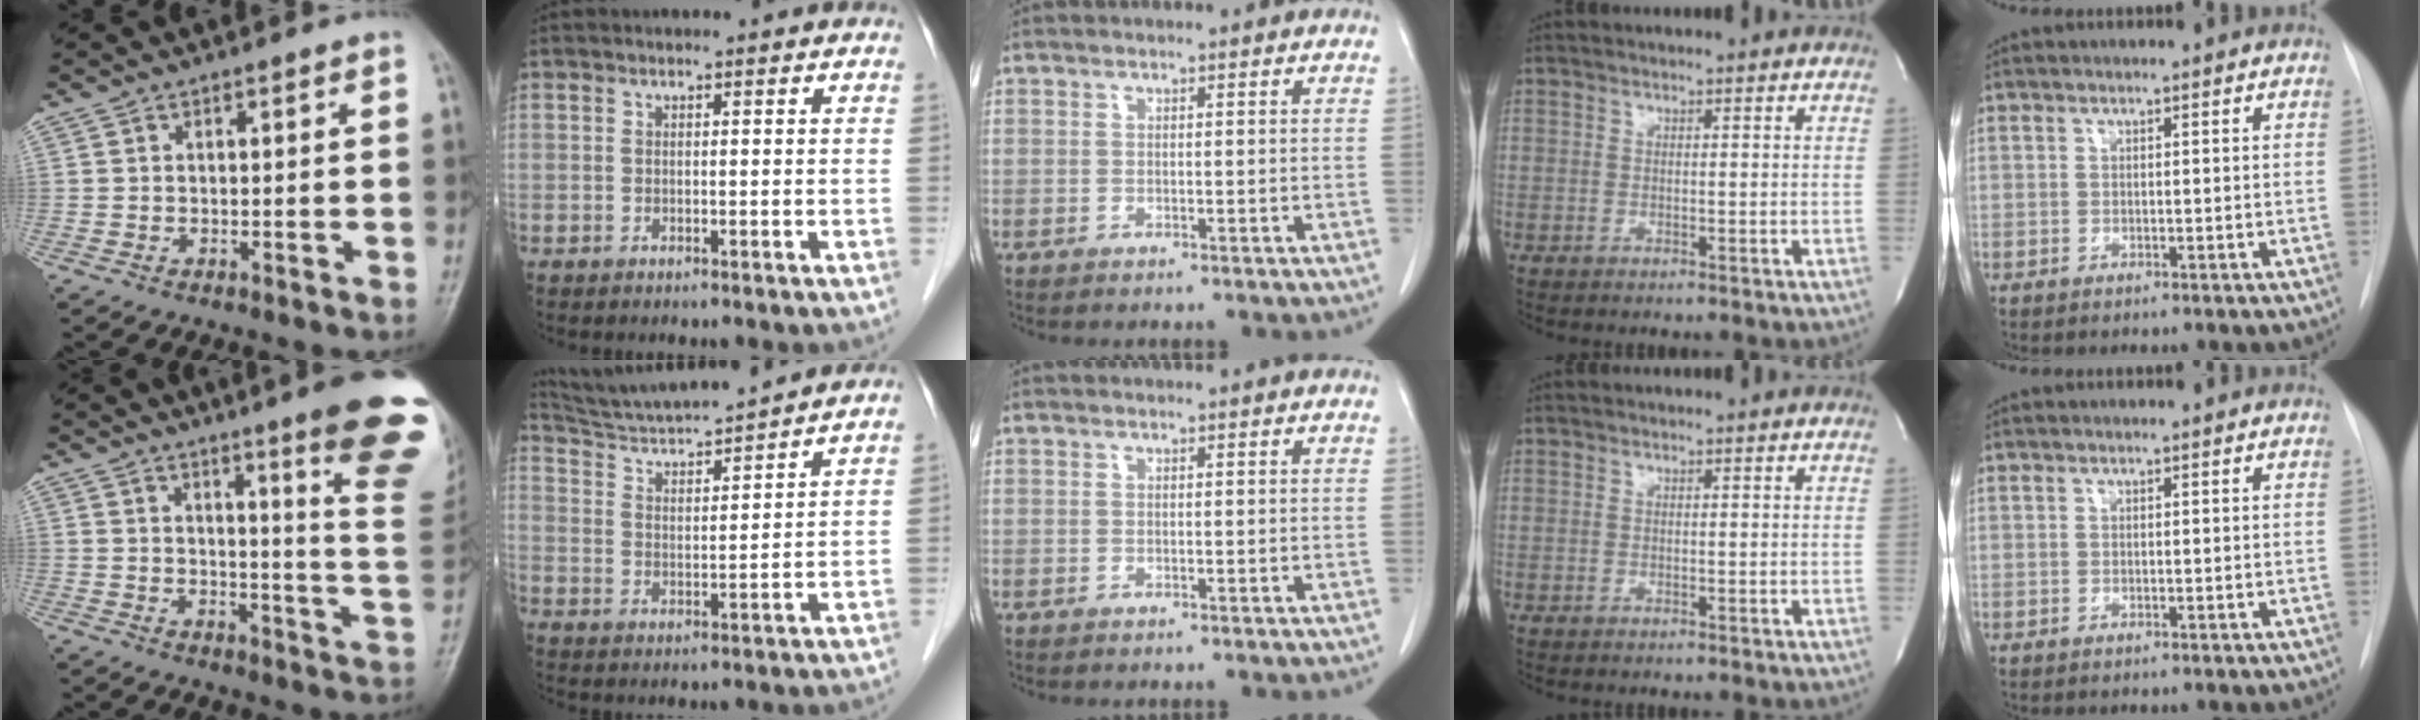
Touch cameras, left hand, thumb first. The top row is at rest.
{"thumb": {"total": 18.1, "force": [11.5, 1.0, 13.9], "torque": [-0.146, -0.079, 0.137]}, "index": {"total": 12.1, "force": [11.4, -0.6, 4.2], "torque": [-0.082, 0.007, 0.194]}}